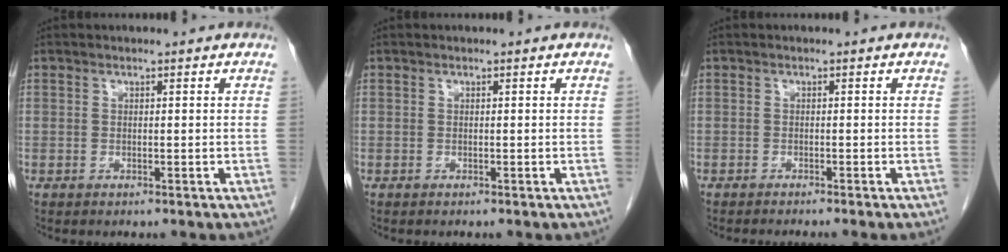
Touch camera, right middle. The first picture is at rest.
{"total": 0.0}
{"total": 3.2, "force": [-2.8, -0.6, 1.4], "torque": [-0.010, 0.003, -0.039]}